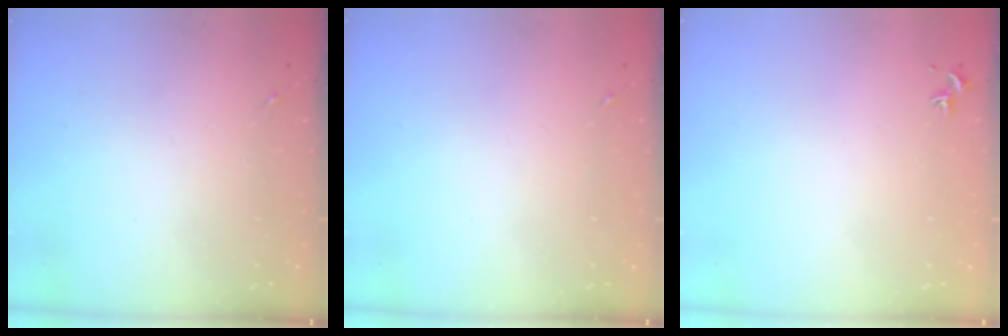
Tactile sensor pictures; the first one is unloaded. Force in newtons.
{"total": 0.0}
{"total": 0.8, "press": 0.7, "slide": 0.3}